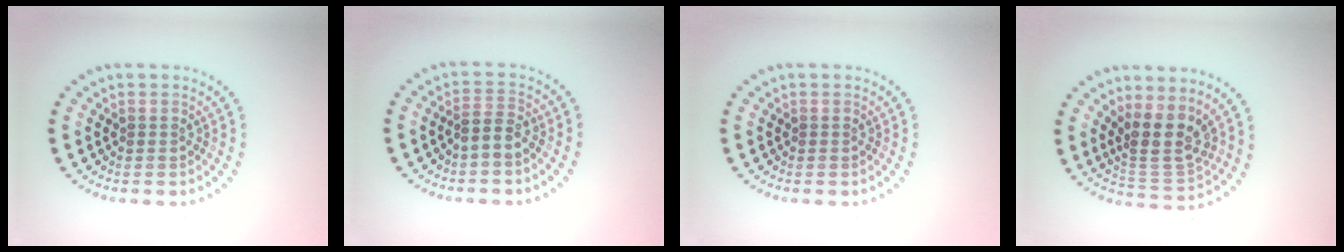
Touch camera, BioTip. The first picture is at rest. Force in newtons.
{"total": 1.7, "press": 1.5, "slide": 0.9}
{"total": 0.0}
{"total": 4.1, "press": 3.6, "slide": 2.0}